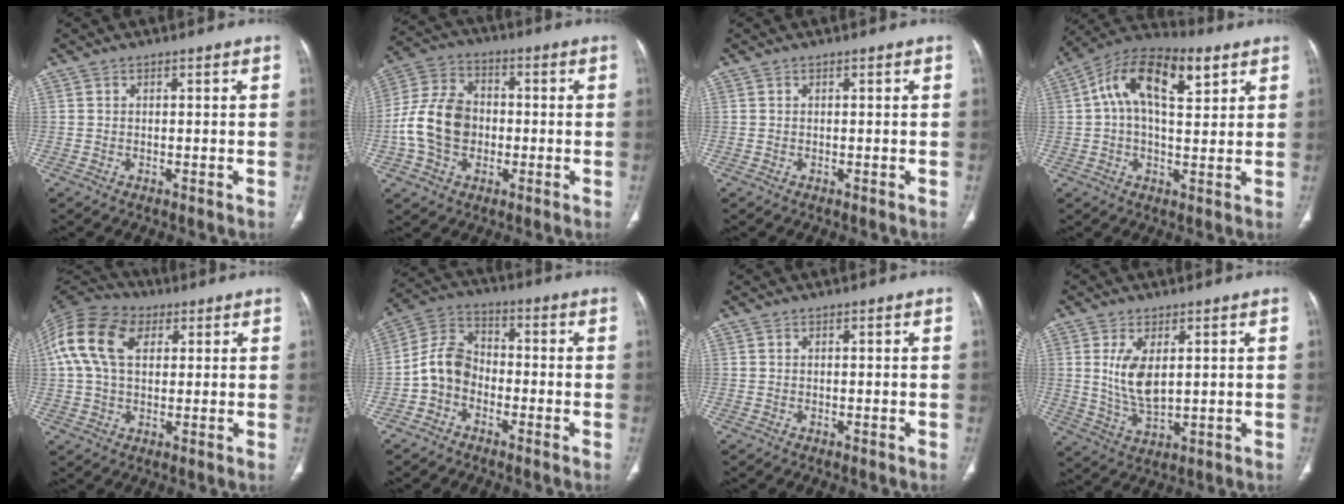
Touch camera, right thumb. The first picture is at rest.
{"total": 12.9, "force": [-1.6, 9.6, 8.4], "torque": [-0.150, 0.031, -0.035]}
{"total": 0.0}
{"total": 15.5, "force": [5.4, 7.6, 12.4], "torque": [-0.196, 0.023, 0.084]}
{"total": 14.7, "force": [4.0, 9.7, 10.4], "torque": [-0.208, 0.023, 0.068]}
{"total": 8.0, "force": [-2.6, 6.1, 4.5], "torque": [-0.075, 0.036, -0.062]}
{"total": 0.0}
{"total": 7.9, "force": [1.7, 3.8, 6.7], "torque": [-0.128, -0.019, 0.045]}